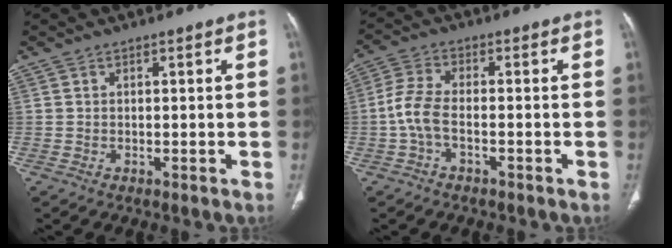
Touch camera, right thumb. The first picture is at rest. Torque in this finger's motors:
{"motor_torque": [-0.26, 0.60, 0.83, -0.12, 0.21]}